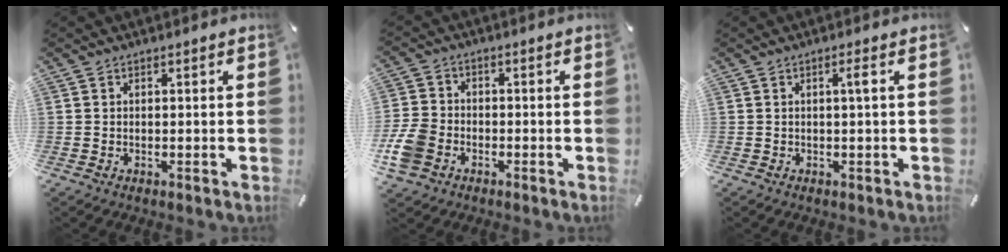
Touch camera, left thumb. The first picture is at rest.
{"total": 9.1, "force": [-3.3, 7.7, 3.7], "torque": [-0.089, 0.026, -0.062]}
{"total": 2.2, "force": [0.3, 0.0, 2.2], "torque": [-0.042, 0.001, 0.002]}